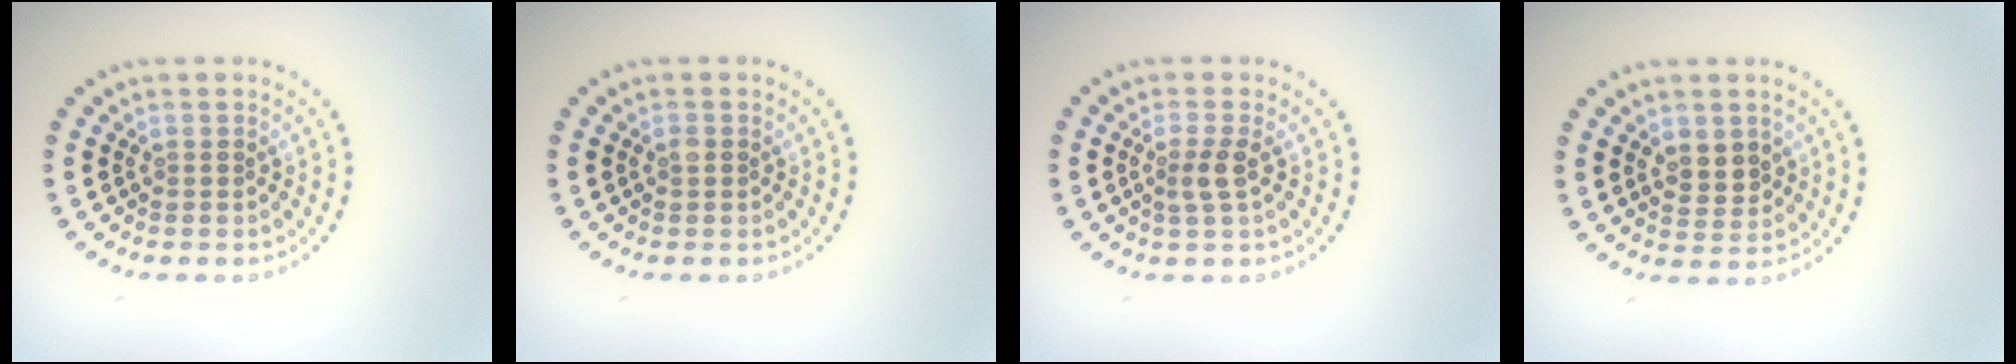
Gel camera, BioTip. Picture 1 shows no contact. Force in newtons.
{"total": 0.7, "press": 0.7, "slide": 0.1}
{"total": 1.6, "press": 1.4, "slide": 0.8}
{"total": 2.4, "press": 2.3, "slide": 0.6}